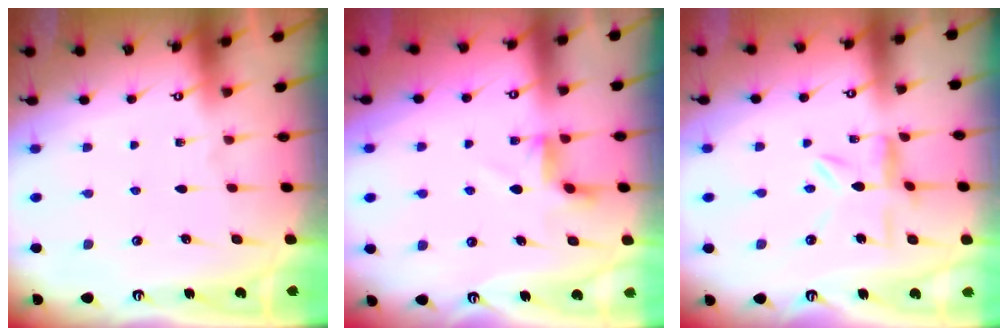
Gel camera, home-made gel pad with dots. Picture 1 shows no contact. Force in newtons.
{"total": 3.6, "press": 3.4, "slide": 1.3}
{"total": 7.0, "press": 6.9, "slide": 0.6}